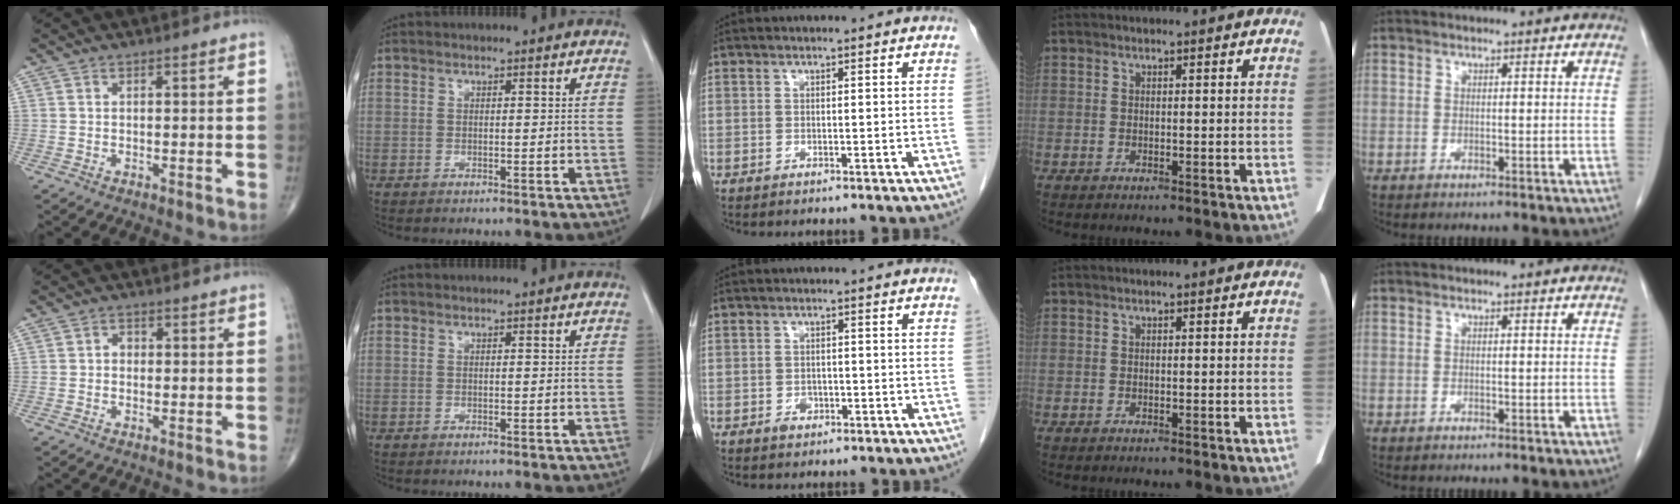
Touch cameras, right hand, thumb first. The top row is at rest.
{"thumb": {"total": 1.5, "force": [-0.1, 1.3, 0.8], "torque": [-0.005, 0.006, -0.005]}, "middle": {"total": 1.7, "force": [-0.8, 1.3, 0.9], "torque": [-0.012, 0.004, -0.008]}}